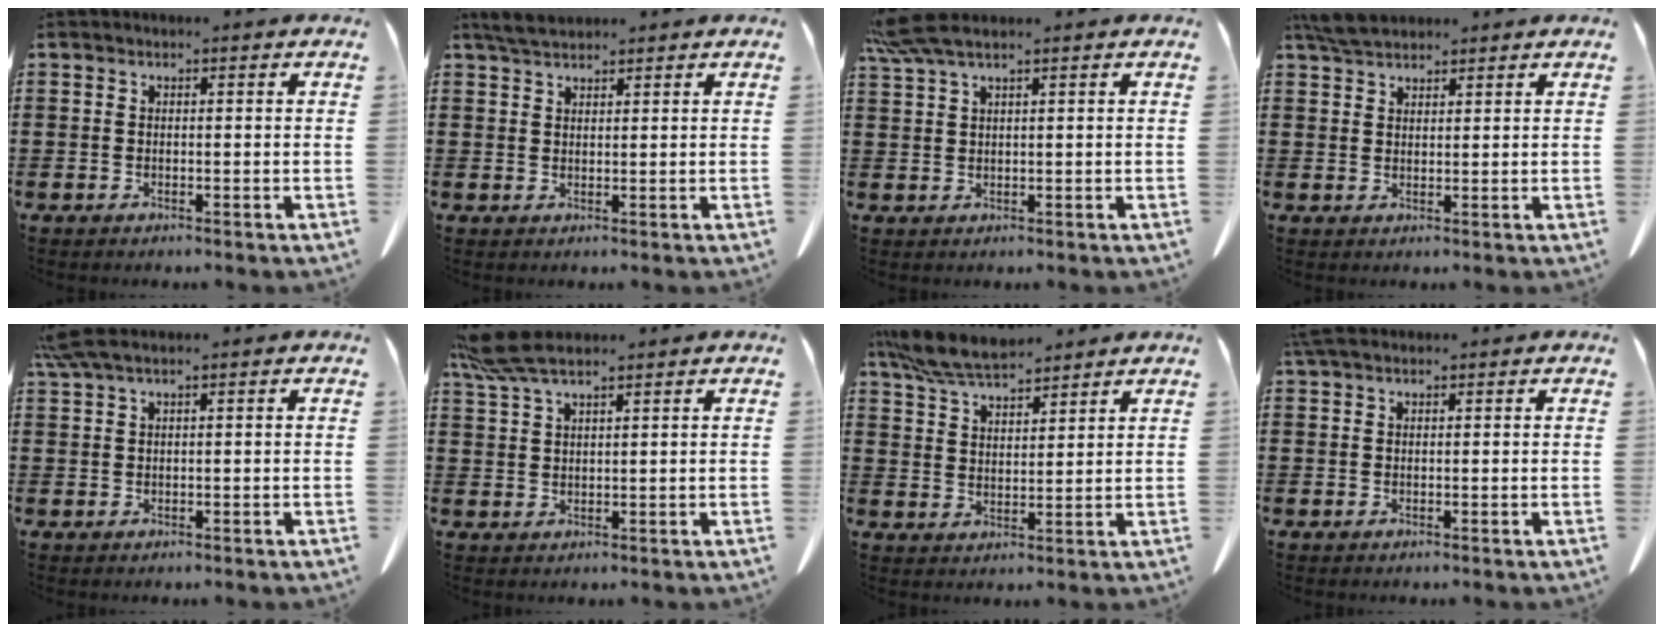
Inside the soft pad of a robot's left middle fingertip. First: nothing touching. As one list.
[{"total": 2.6, "force": [2.2, 0.7, 1.0], "torque": [-0.026, 0.004, 0.043]}, {"total": 4.3, "force": [3.2, 0.5, 2.9], "torque": [-0.072, -0.005, 0.057]}, {"total": 3.7, "force": [3.2, 1.1, 1.3], "torque": [-0.034, -0.001, 0.062]}, {"total": 2.6, "force": [1.8, 0.3, 1.9], "torque": [-0.042, 0.000, 0.034]}, {"total": 6.2, "force": [4.8, 1.1, 3.8], "torque": [-0.094, -0.007, 0.088]}, {"total": 7.7, "force": [6.9, 1.7, 3.0], "torque": [-0.082, -0.017, 0.130]}, {"total": 1.7, "force": [1.3, 0.5, 0.9], "torque": [-0.023, 0.003, 0.025]}]